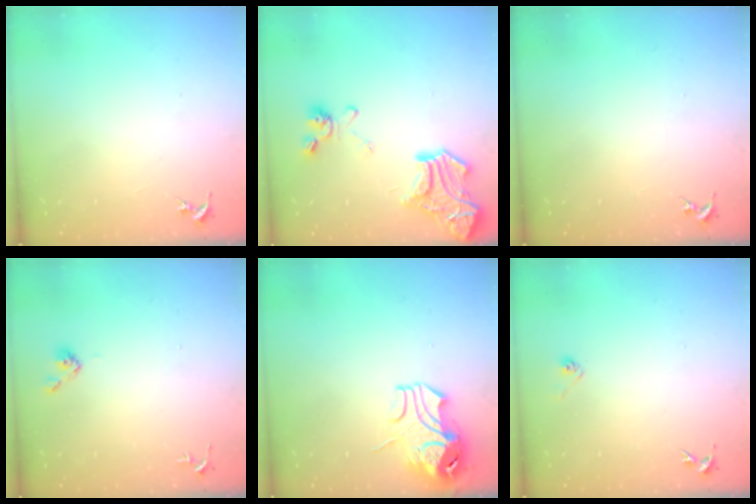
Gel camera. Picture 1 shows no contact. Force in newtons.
{"total": 19.7, "press": 19.6, "slide": 1.9}
{"total": 0.0}
{"total": 4.8, "press": 4.8, "slide": 0.6}
{"total": 10.8, "press": 10.7, "slide": 1.3}
{"total": 3.3, "press": 3.0, "slide": 1.2}